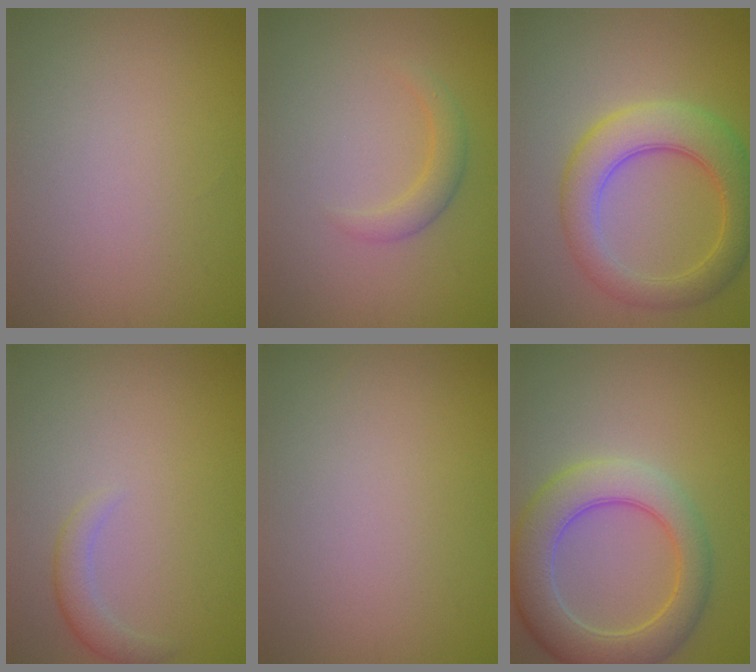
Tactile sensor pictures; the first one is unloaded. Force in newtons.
{"total": 1.8, "press": 1.8, "slide": 0.1}
{"total": 6.1, "press": 6.1, "slide": 0.1}
{"total": 1.8, "press": 1.7, "slide": 0.2}
{"total": 0.0}
{"total": 6.8, "press": 6.8, "slide": 0.5}